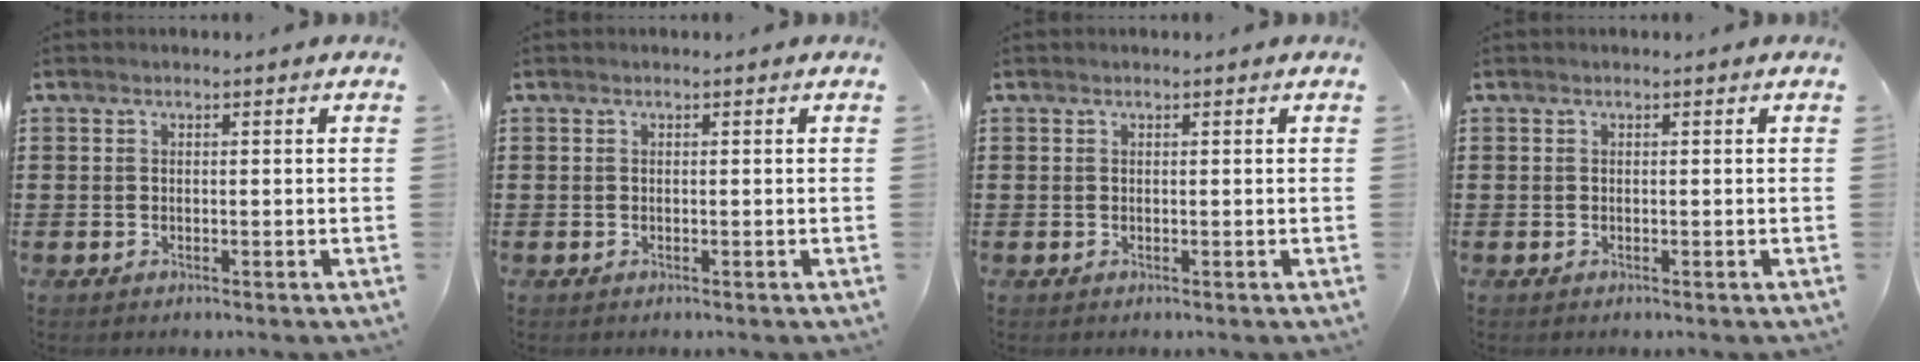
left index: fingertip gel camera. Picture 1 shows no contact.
{"total": 0.0}
{"total": 0.0}
{"total": 0.0}